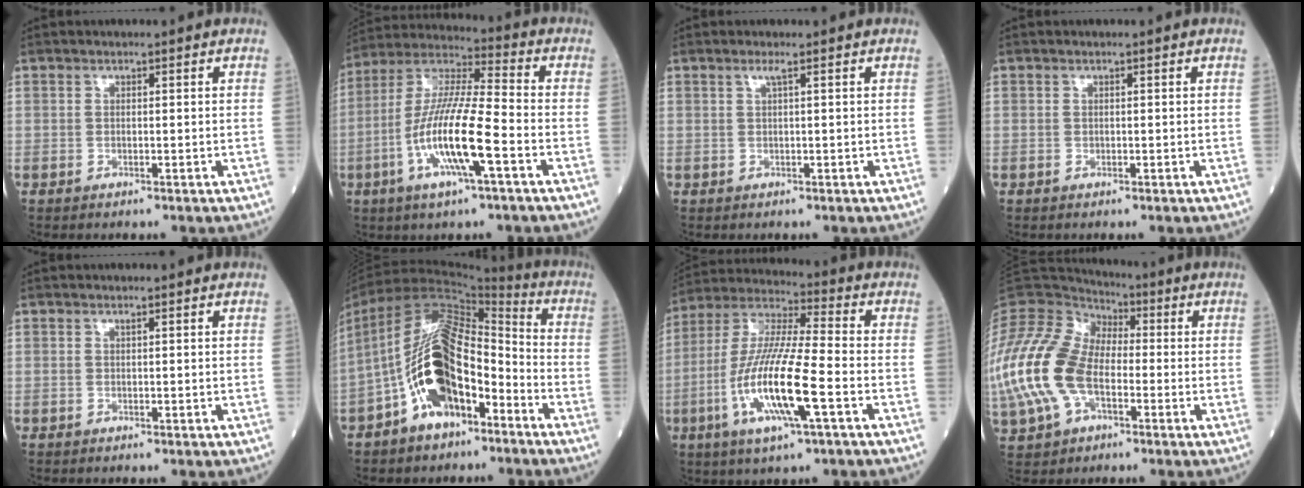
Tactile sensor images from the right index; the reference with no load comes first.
{"total": 14.9, "force": [-4.6, 1.6, 14.0], "torque": [-0.282, -0.006, -0.089]}
{"total": 0.9, "force": [0.4, -0.2, 0.7], "torque": [-0.022, 0.004, 0.012]}
{"total": 0.0}
{"total": 0.0}
{"total": 17.4, "force": [-6.4, 8.3, 13.9], "torque": [-0.294, 0.024, -0.106]}
{"total": 15.9, "force": [-4.8, 1.6, 15.0], "torque": [-0.311, -0.014, -0.090]}
{"total": 16.4, "force": [-3.4, 10.3, 12.3], "torque": [-0.303, 0.011, -0.064]}